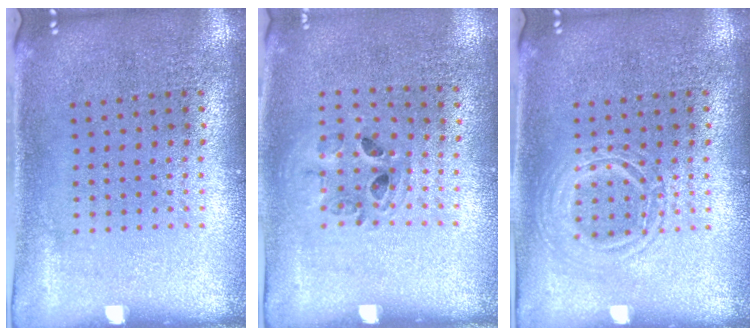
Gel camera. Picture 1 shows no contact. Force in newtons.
{"total": 0.9, "press": 0.9, "slide": 0.2}
{"total": 2.0, "press": 2.0, "slide": 0.3}